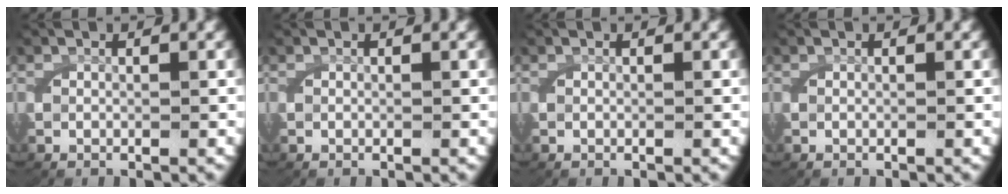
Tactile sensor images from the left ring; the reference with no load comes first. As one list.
[{"total": 0.0}, {"total": 0.0}, {"total": 0.0}]